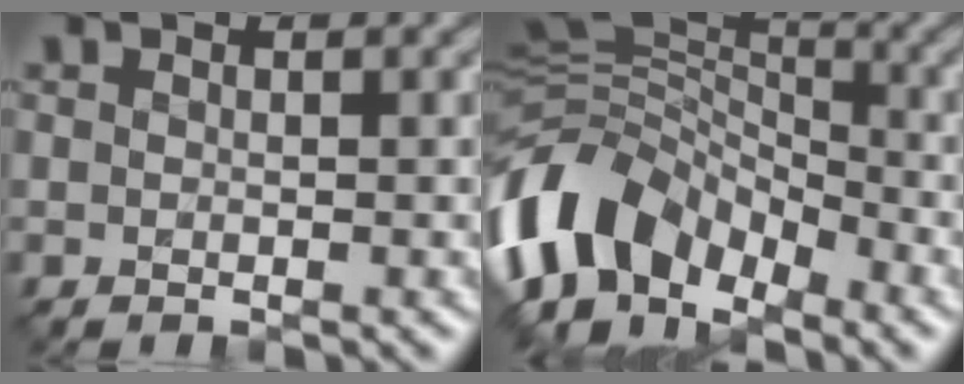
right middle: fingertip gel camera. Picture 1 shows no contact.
{"total": 10.9, "force": [-5.6, 6.6, 6.7], "torque": [-0.126, 0.000, -0.116]}